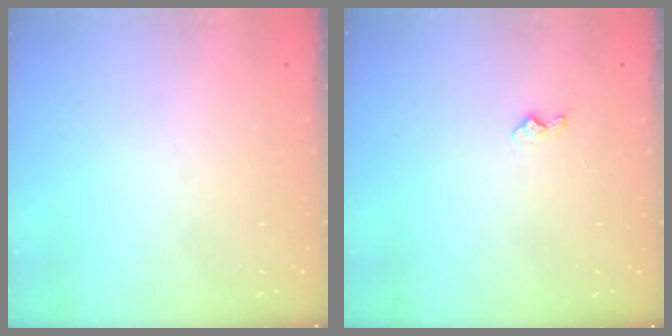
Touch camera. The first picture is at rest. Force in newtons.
{"total": 4.0, "press": 4.0, "slide": 0.5}